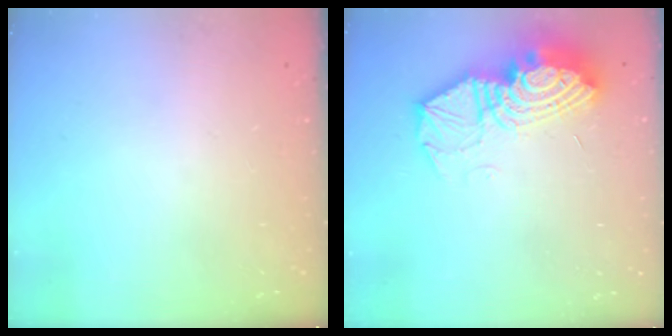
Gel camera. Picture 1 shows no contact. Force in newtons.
{"total": 17.0, "press": 16.9, "slide": 1.5}